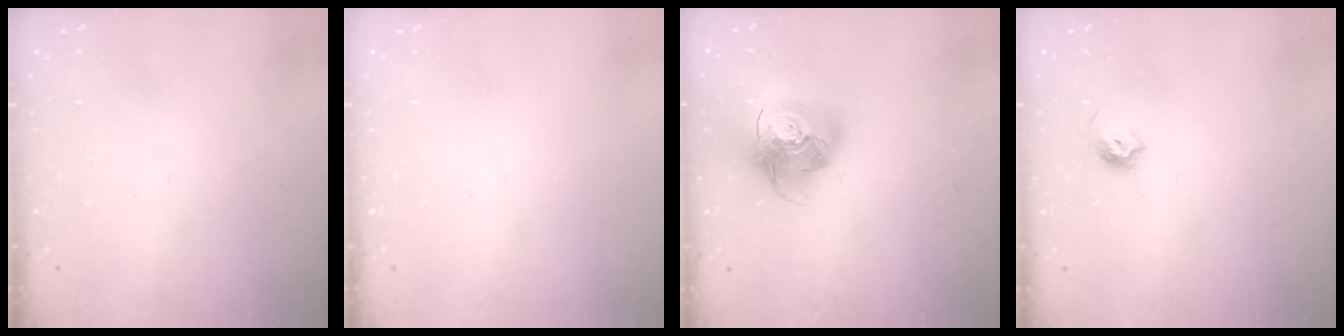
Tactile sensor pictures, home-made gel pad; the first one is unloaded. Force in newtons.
{"total": 0.0}
{"total": 15.9, "press": 15.8, "slide": 2.3}
{"total": 5.7, "press": 5.6, "slide": 1.0}